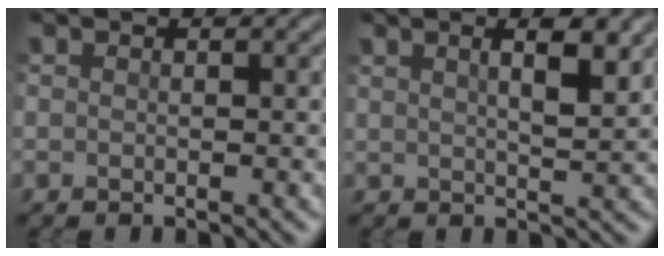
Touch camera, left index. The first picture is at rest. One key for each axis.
{"total": 4.0, "fx": 1.9, "fy": 1.2, "fz": 3.3, "tx": -0.037, "ty": 0.008, "tz": 0.017}